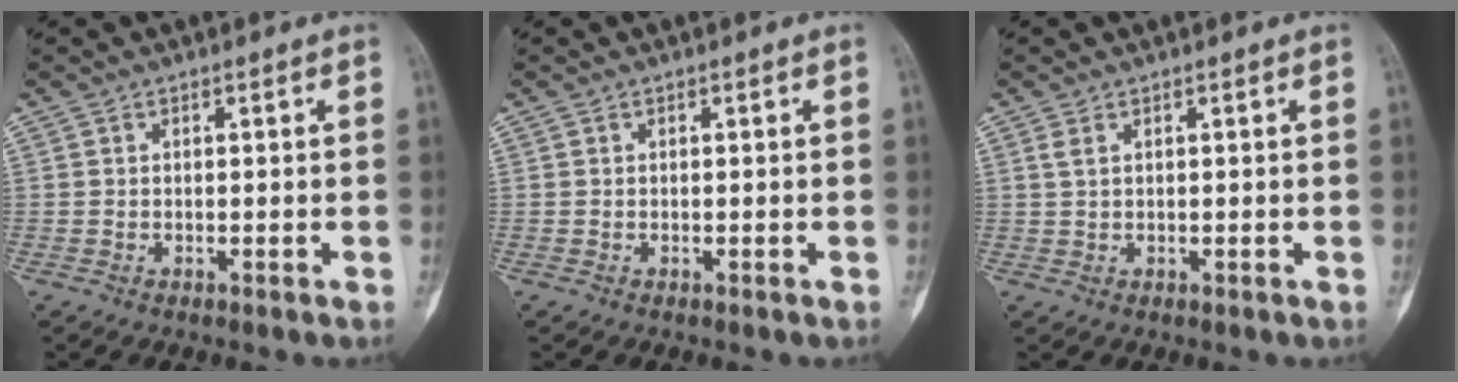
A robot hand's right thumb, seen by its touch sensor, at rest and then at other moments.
{"total": 0.0}
{"total": 1.3, "force": [0.7, 0.6, 1.0], "torque": [-0.024, 0.007, 0.019]}